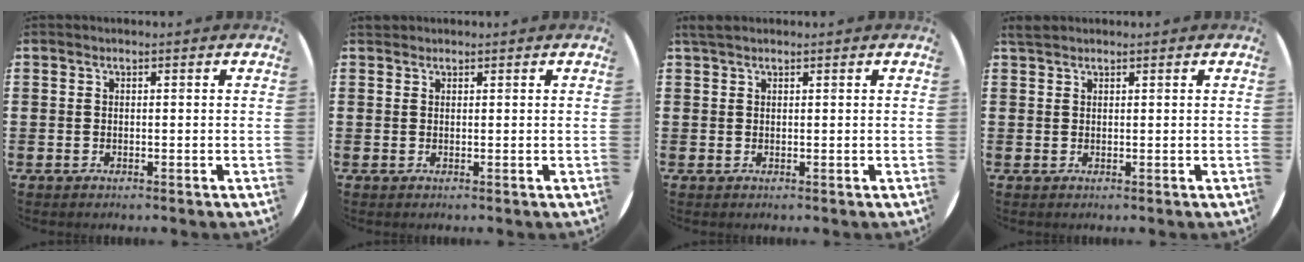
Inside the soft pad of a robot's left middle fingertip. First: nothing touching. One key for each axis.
{"total": 0.6, "fx": 0.6, "fy": 0.2, "fz": -0.1, "tx": 0.009, "ty": 0.000, "tz": 0.010}
{"total": 1.2, "fx": 1.0, "fy": 0.3, "fz": 0.6, "tx": -0.013, "ty": 0.003, "tz": 0.019}
{"total": 1.0, "fx": 1.0, "fy": 0.2, "fz": 0.2, "tx": -0.006, "ty": 0.002, "tz": 0.019}